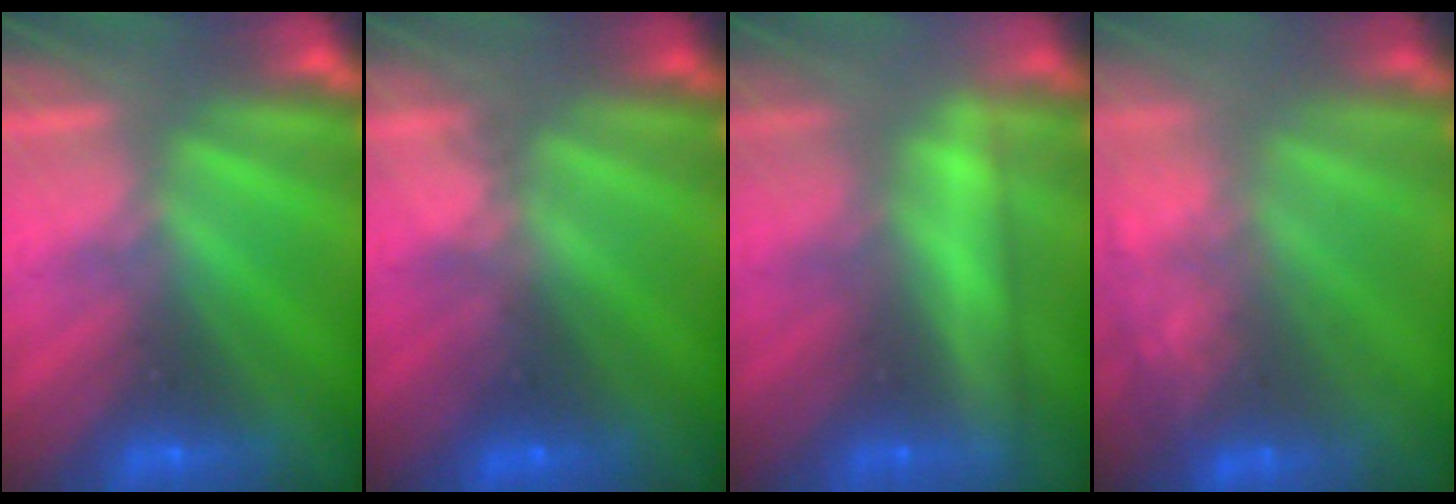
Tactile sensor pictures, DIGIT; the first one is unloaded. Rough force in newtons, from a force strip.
{"total": 1.8}
{"total": 2.4}
{"total": 5.7}